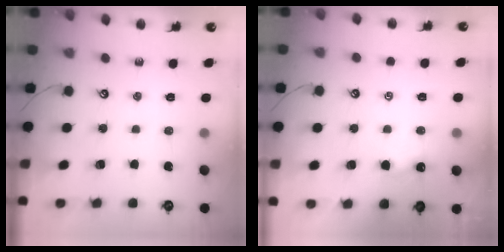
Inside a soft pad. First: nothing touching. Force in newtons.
{"total": 0.0}